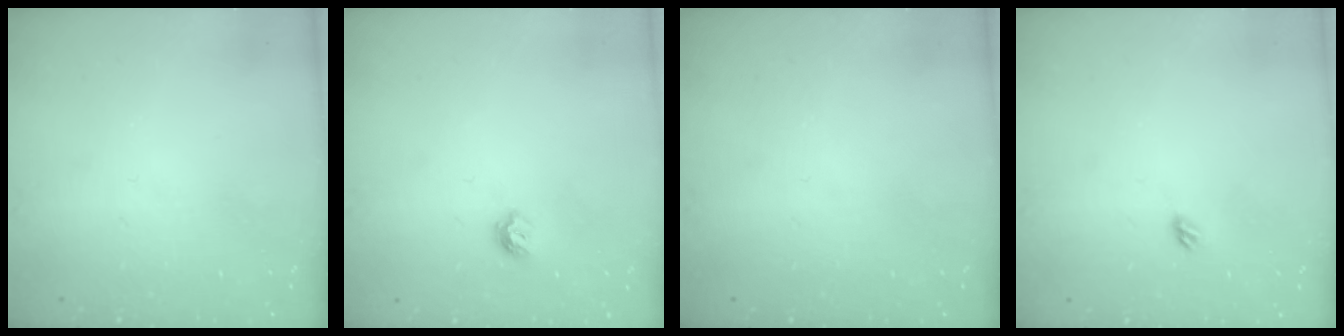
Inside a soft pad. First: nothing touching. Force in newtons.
{"total": 5.5, "press": 5.5, "slide": 0.8}
{"total": 0.0}
{"total": 3.5, "press": 3.5, "slide": 0.8}